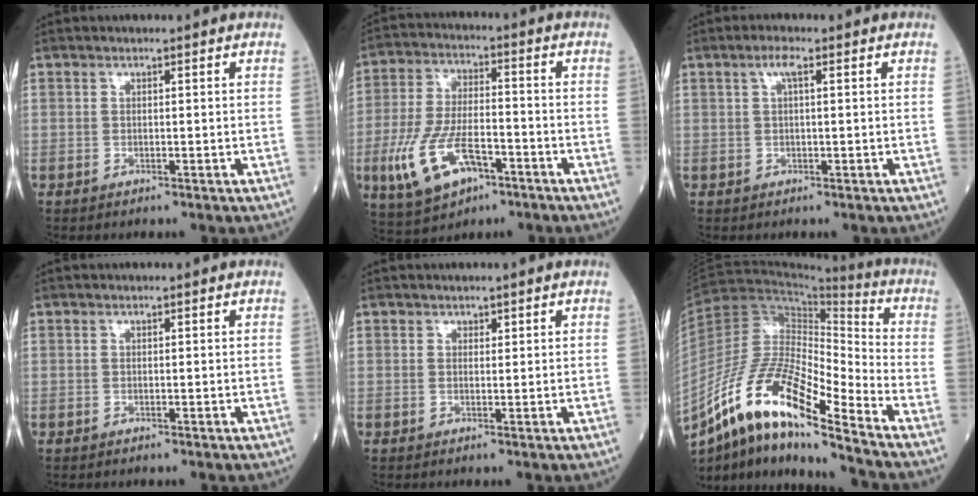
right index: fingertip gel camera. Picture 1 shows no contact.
{"total": 12.4, "force": [-5.4, 5.3, 9.9], "torque": [-0.214, -0.003, -0.092]}
{"total": 2.1, "force": [0.9, 0.4, 1.9], "torque": [-0.041, 0.009, 0.015]}
{"total": 0.0}
{"total": 0.7, "force": [0.5, 0.4, 0.1], "torque": [0.002, -0.003, 0.006]}
{"total": 17.6, "force": [-11.7, 2.3, 13.0], "torque": [-0.249, 0.001, -0.208]}